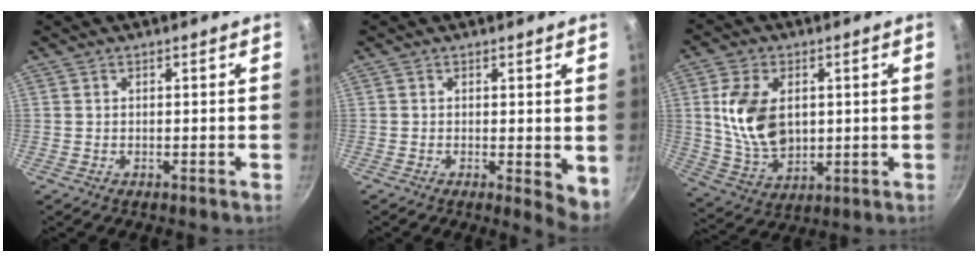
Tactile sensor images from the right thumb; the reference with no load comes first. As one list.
[{"total": 4.5, "force": [0.0, 1.7, 4.1], "torque": [-0.048, -0.010, 0.001]}, {"total": 13.5, "force": [1.9, 9.0, 9.9], "torque": [-0.168, -0.019, 0.046]}]